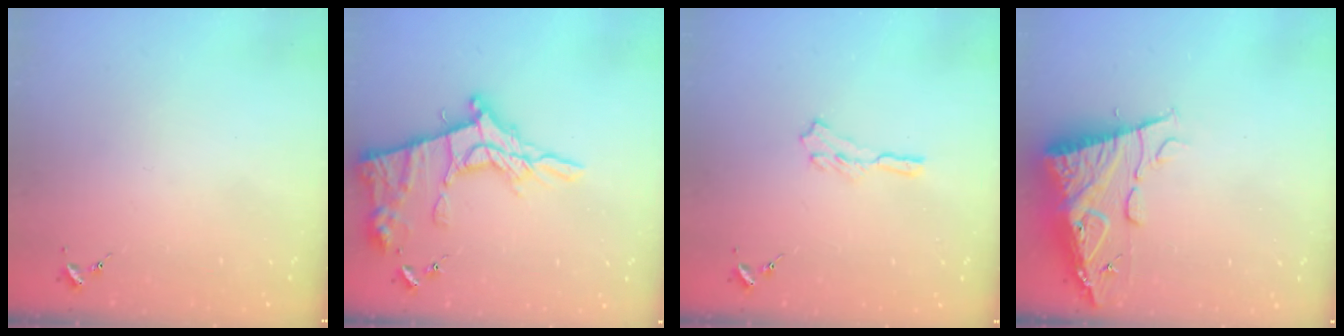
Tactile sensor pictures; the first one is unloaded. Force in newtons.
{"total": 18.5, "press": 18.4, "slide": 1.5}
{"total": 3.8, "press": 3.8, "slide": 0.4}
{"total": 14.0, "press": 13.9, "slide": 1.4}